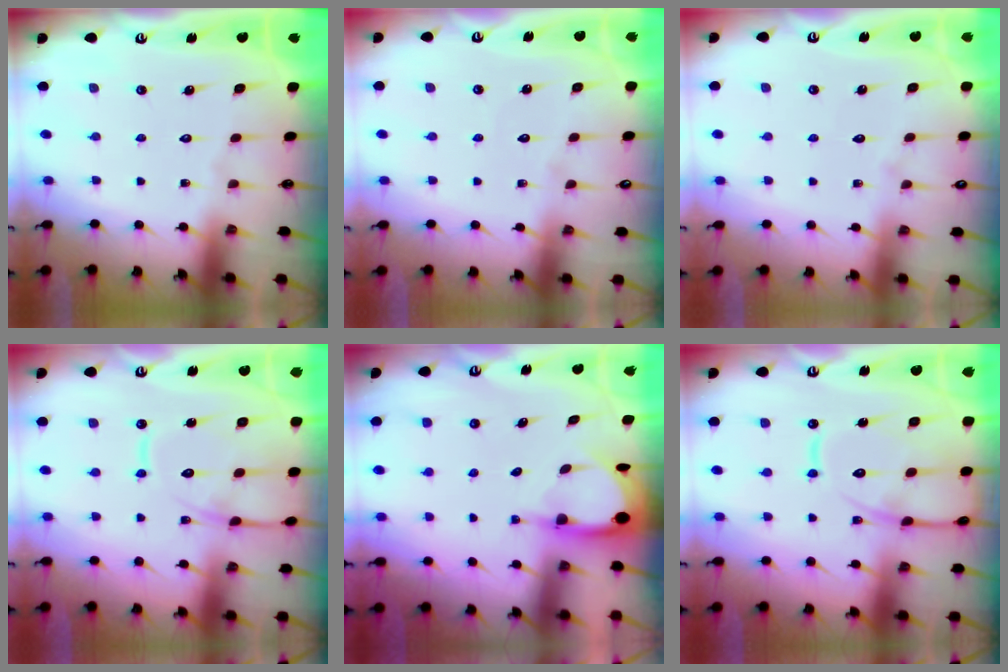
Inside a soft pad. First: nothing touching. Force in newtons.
{"total": 2.0, "press": 2.0, "slide": 0.2}
{"total": 3.2, "press": 3.2, "slide": 0.5}
{"total": 12.8, "press": 12.7, "slide": 1.3}
{"total": 3.4, "press": 3.4, "slide": 0.2}
{"total": 13.9, "press": 13.8, "slide": 1.4}